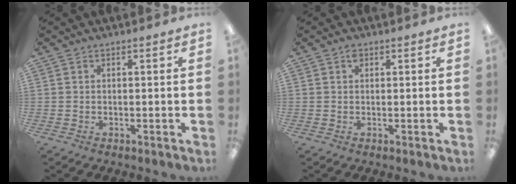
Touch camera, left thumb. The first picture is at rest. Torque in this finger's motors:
{"motor_torque": [0.18, 0.25, 0.28, -0.04, 0.00]}